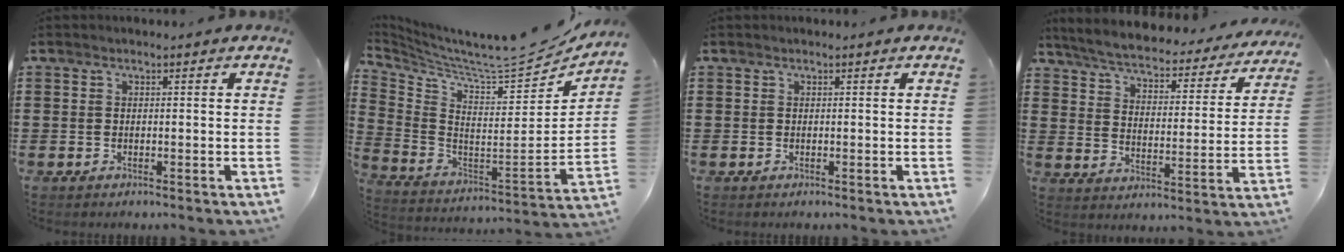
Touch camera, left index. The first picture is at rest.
{"total": 7.8, "force": [7.2, 0.3, 3.0], "torque": [-0.090, -0.072, 0.113]}
{"total": 0.0}
{"total": 4.6, "force": [4.3, 0.3, 1.5], "torque": [-0.055, -0.036, 0.067]}